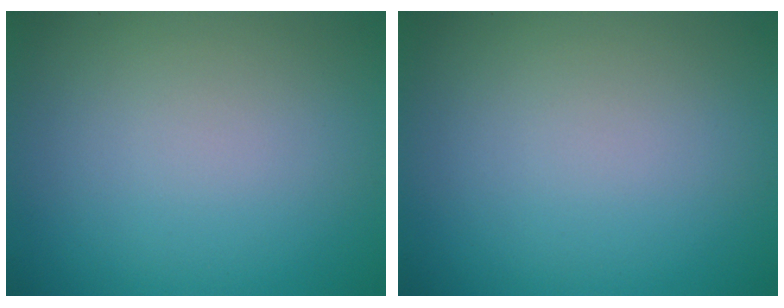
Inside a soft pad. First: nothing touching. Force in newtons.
{"total": 0.0}